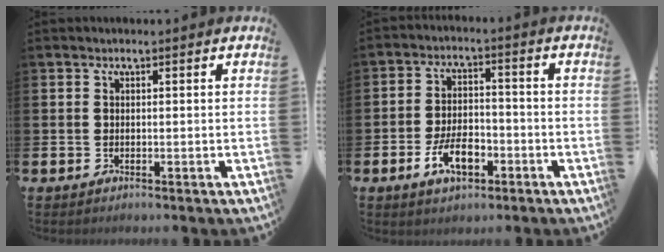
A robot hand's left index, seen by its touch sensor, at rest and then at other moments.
{"total": 5.9, "force": [-2.6, 3.1, 4.2], "torque": [-0.063, 0.006, -0.051]}